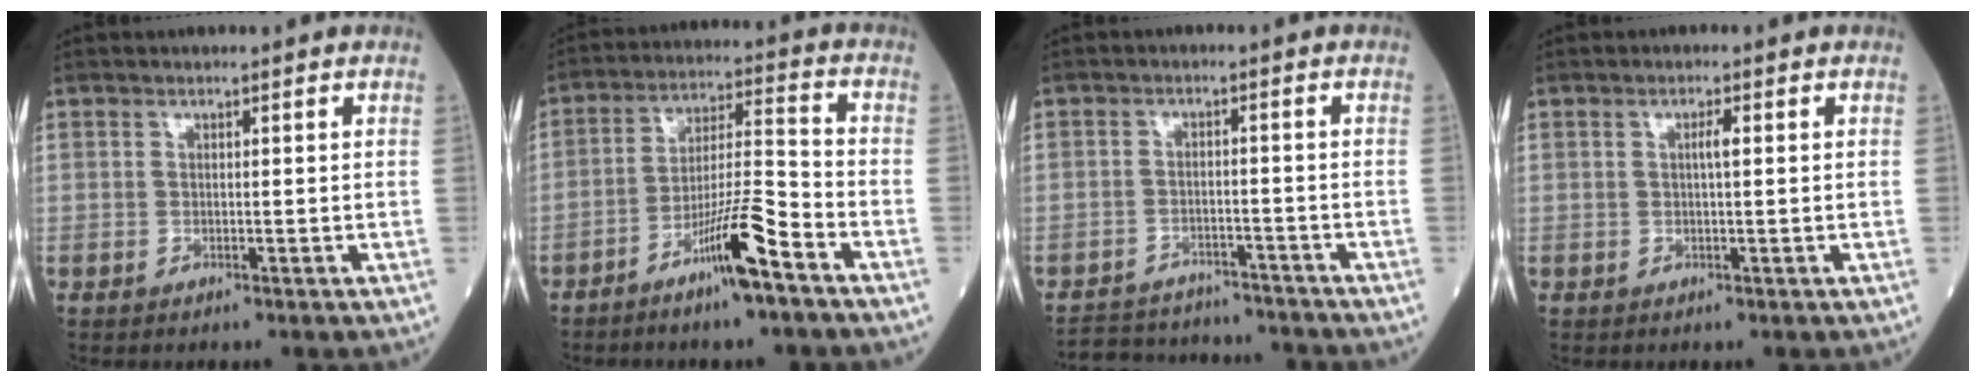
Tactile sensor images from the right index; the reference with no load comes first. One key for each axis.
{"total": 10.0, "fx": -6.1, "fy": 0.3, "fz": 7.9, "tx": -0.145, "ty": 0.001, "tz": -0.111}
{"total": 12.0, "fx": -11.4, "fy": 3.2, "fz": 2.2, "tx": -0.040, "ty": 0.015, "tz": -0.155}
{"total": 1.5, "fx": 0.2, "fy": 0.1, "fz": 1.4, "tx": -0.026, "ty": 0.003, "tz": 0.003}